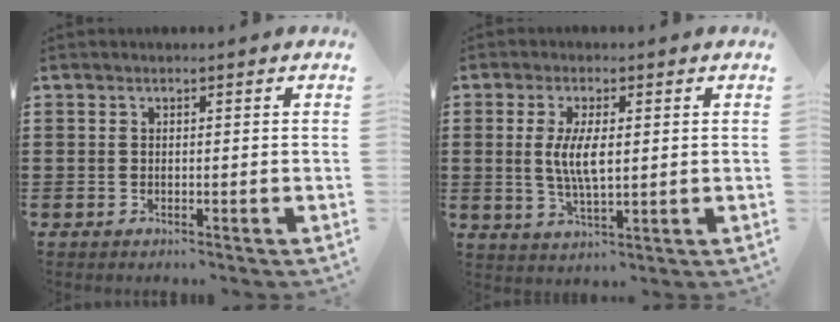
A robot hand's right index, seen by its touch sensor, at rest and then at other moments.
{"total": 5.8, "force": [0.5, 2.0, 5.5], "torque": [-0.113, 0.004, 0.005]}